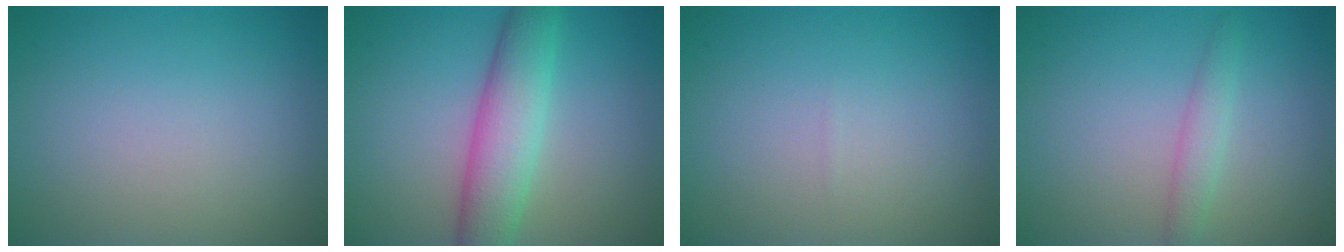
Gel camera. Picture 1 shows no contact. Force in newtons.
{"total": 5.6, "press": 5.6, "slide": 0.1}
{"total": 0.0}
{"total": 1.7, "press": 1.7, "slide": 0.1}